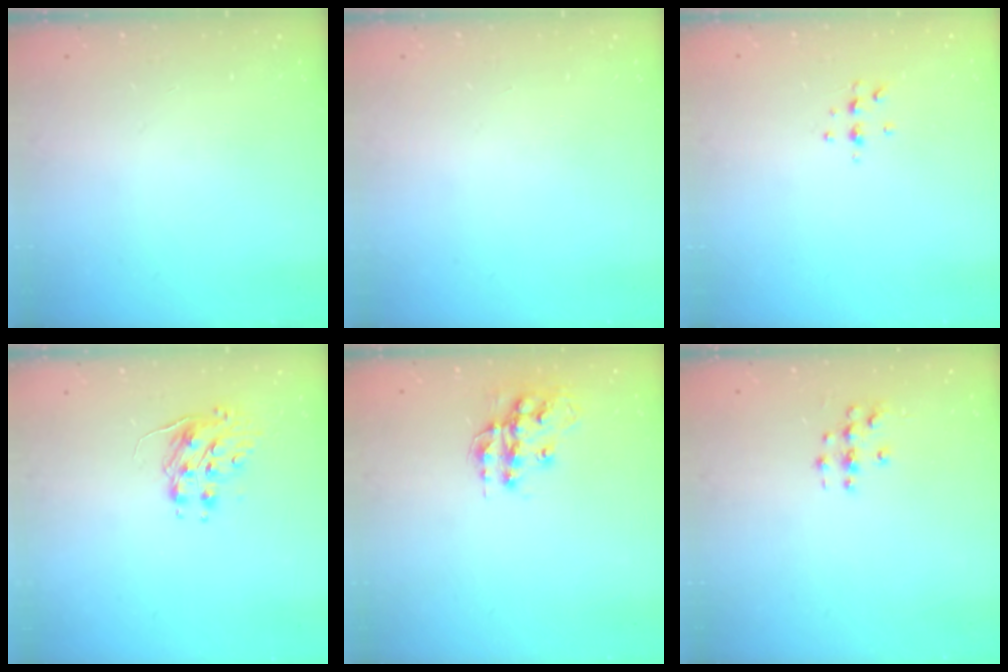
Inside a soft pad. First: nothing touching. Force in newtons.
{"total": 0.0}
{"total": 5.0, "press": 4.9, "slide": 0.9}
{"total": 8.5, "press": 8.4, "slide": 0.6}
{"total": 13.5, "press": 13.5, "slide": 0.8}
{"total": 3.1, "press": 3.1, "slide": 0.2}